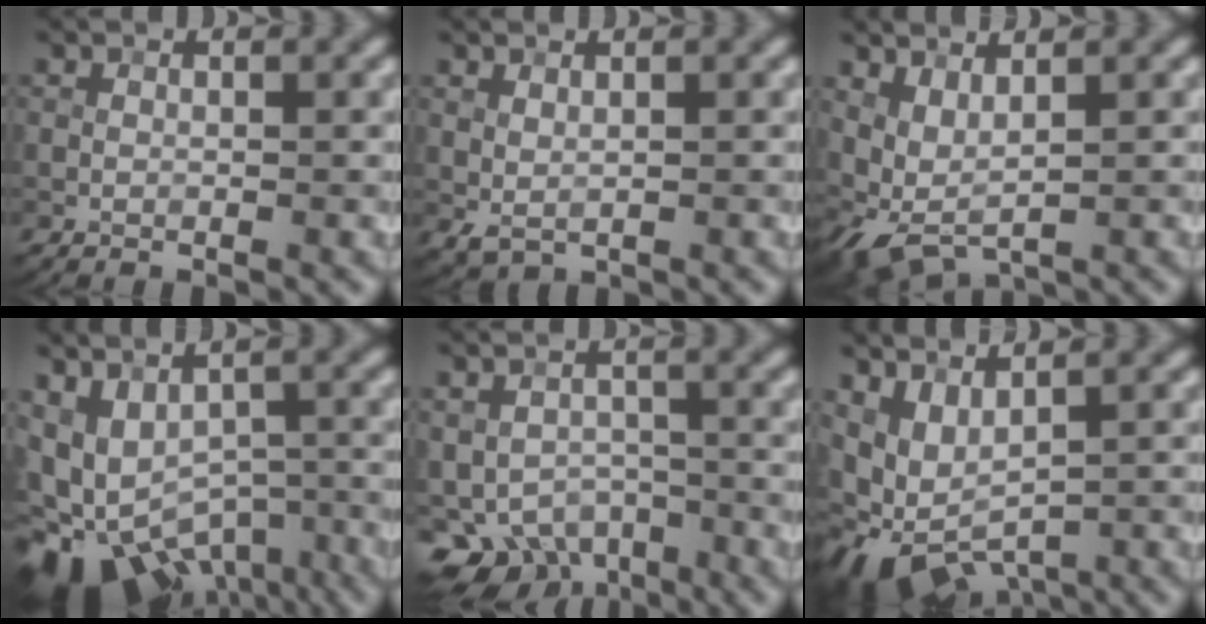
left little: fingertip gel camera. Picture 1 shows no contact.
{"total": 1.1, "force": [0.6, 0.6, 0.7], "torque": [-0.017, -0.004, 0.018]}
{"total": 3.3, "force": [1.1, 1.3, 2.8], "torque": [-0.071, -0.007, 0.027]}
{"total": 11.9, "force": [-5.8, 7.2, 7.6], "torque": [-0.117, -0.010, -0.064]}
{"total": 6.5, "force": [-4.2, 4.1, 3.0], "torque": [-0.037, -0.020, -0.067]}
{"total": 6.7, "force": [-1.3, 3.9, 5.3], "torque": [-0.114, -0.019, -0.010]}